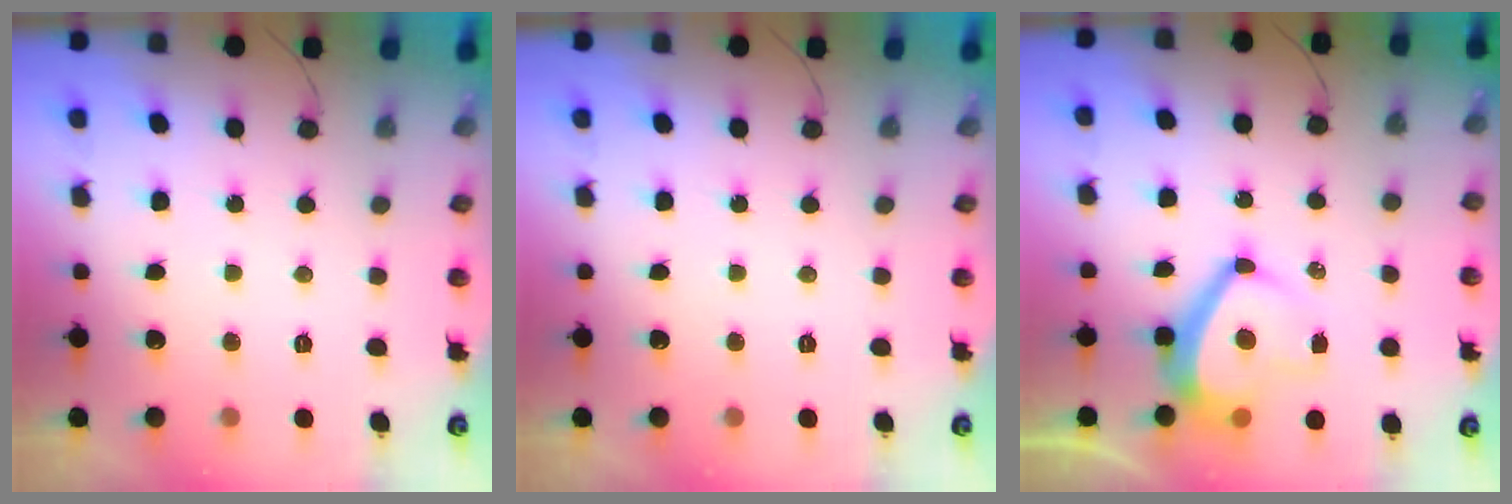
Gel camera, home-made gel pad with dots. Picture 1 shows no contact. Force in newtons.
{"total": 0.0}
{"total": 9.8, "press": 9.7, "slide": 1.6}